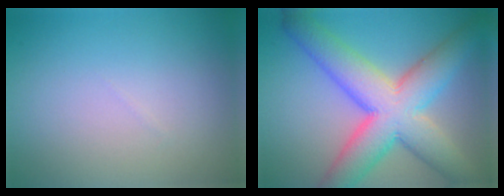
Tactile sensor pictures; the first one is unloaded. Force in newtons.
{"total": 10.8, "press": 10.8, "slide": 0.4}